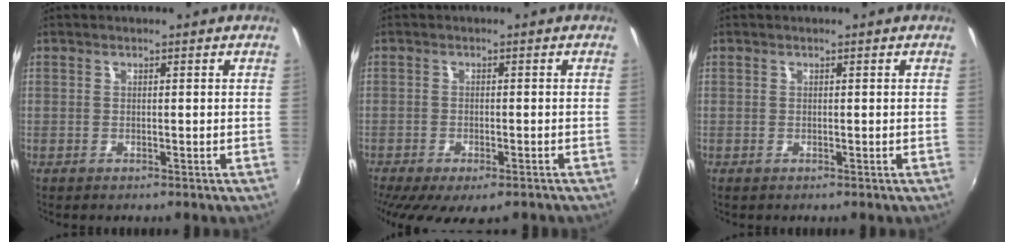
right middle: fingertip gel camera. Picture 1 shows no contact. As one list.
[{"total": 9.9, "force": [-7.1, 3.4, 6.1], "torque": [-0.130, -0.042, -0.106]}, {"total": 0.0}]